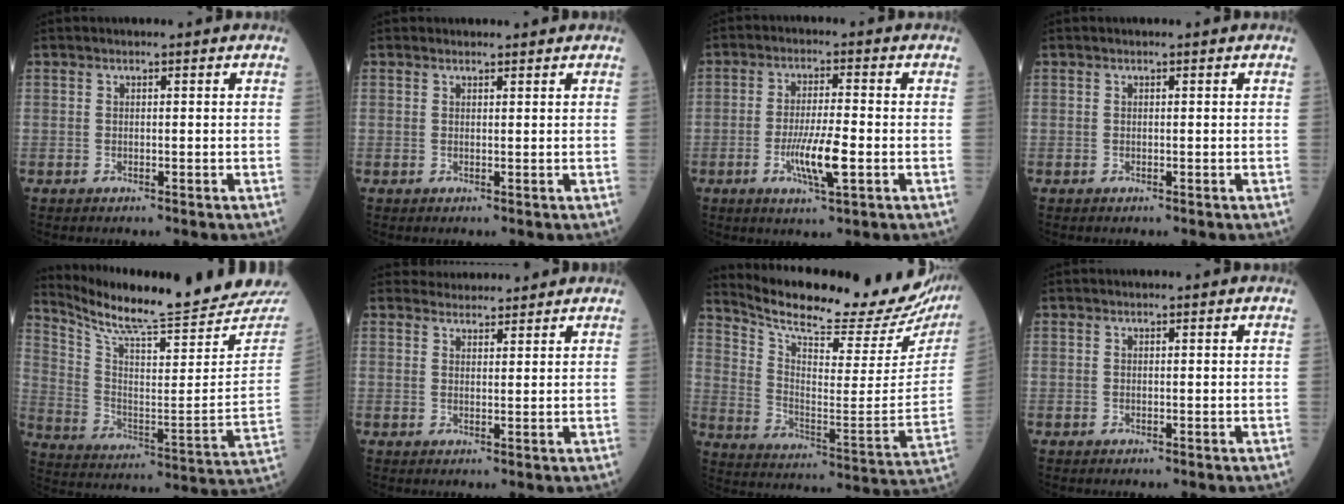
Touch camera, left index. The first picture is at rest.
{"total": 1.1, "force": [1.1, 0.3, -0.1], "torque": [-0.002, 0.003, 0.015]}
{"total": 6.7, "force": [-2.1, 0.5, 6.3], "torque": [-0.119, -0.013, -0.038]}
{"total": 0.0}
{"total": 24.5, "force": [22.9, -0.5, 8.6], "torque": [-0.153, -0.116, 0.321]}
{"total": 5.1, "force": [4.9, 1.2, 0.2], "torque": [0.005, 0.020, 0.068]}
{"total": 26.3, "force": [23.3, 3.4, 11.9], "torque": [-0.194, -0.076, 0.318]}
{"total": 0.0}